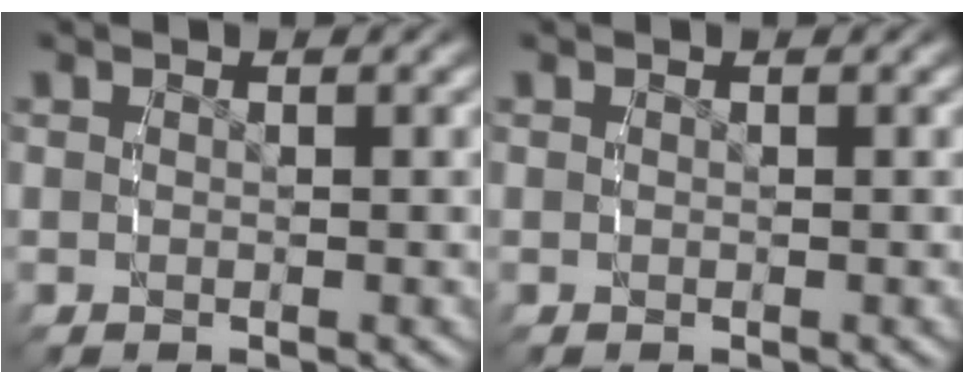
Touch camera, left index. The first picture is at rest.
{"total": 0.0}